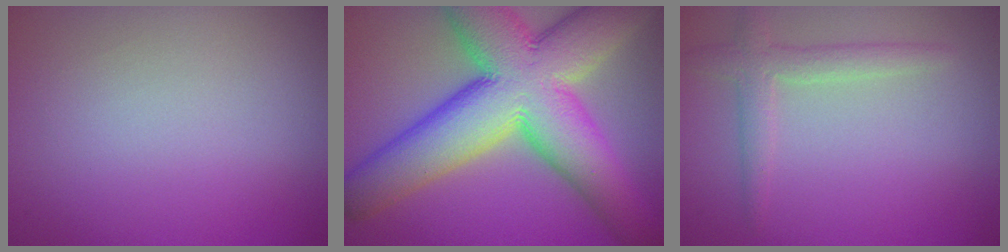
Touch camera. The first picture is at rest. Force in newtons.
{"total": 15.3, "press": 15.2, "slide": 0.9}
{"total": 2.3, "press": 2.2, "slide": 0.1}